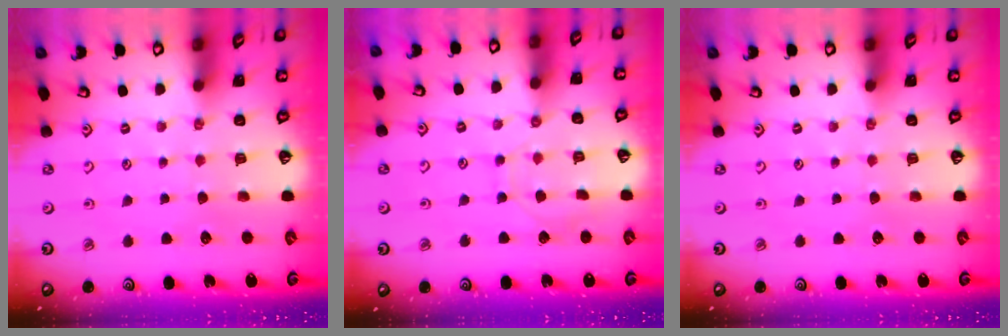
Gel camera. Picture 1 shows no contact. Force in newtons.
{"total": 7.9, "press": 7.8, "slide": 1.0}
{"total": 0.0}